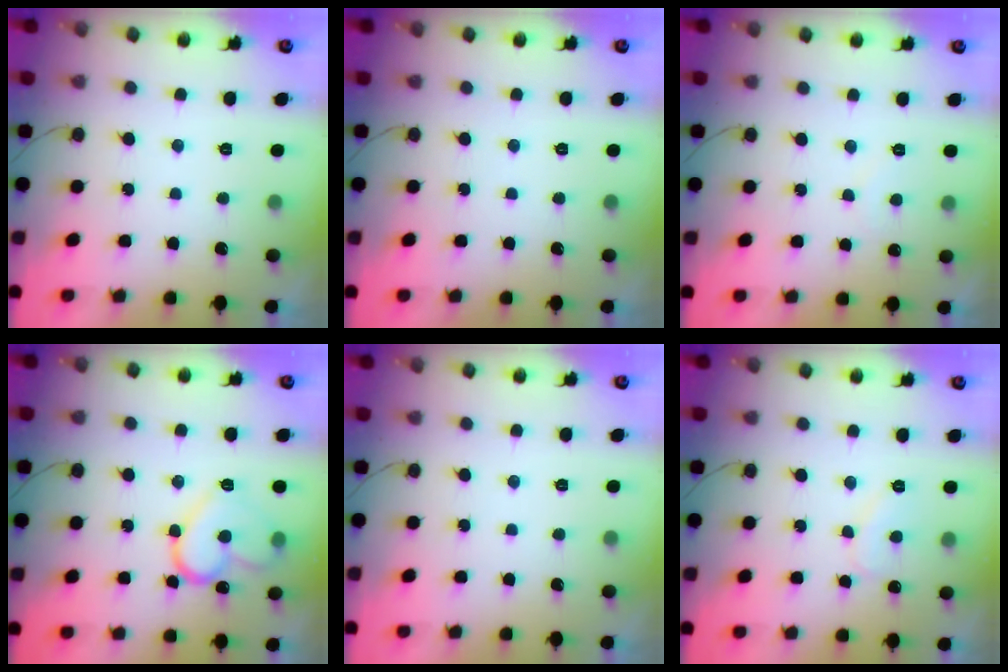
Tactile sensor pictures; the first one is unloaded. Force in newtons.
{"total": 0.0}
{"total": 4.9, "press": 4.9, "slide": 0.3}
{"total": 14.6, "press": 14.6, "slide": 1.2}
{"total": 0.0}
{"total": 6.9, "press": 6.9, "slide": 0.2}